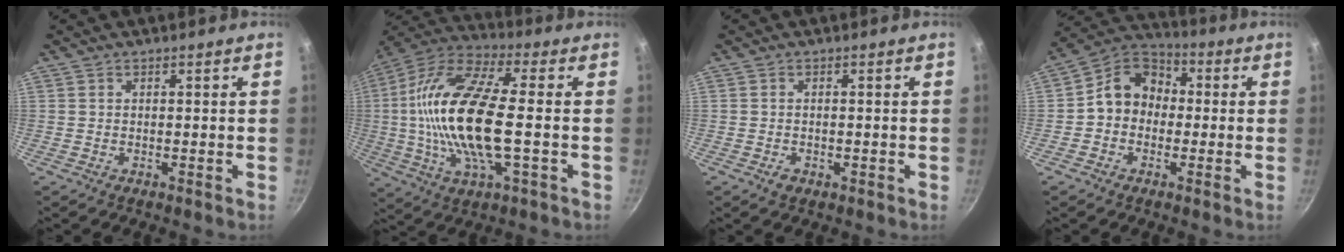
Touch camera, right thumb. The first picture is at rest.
{"total": 21.4, "force": [-0.8, 7.5, 20.1], "torque": [-0.401, 0.019, -0.030]}
{"total": 1.6, "force": [-0.7, 1.0, 1.0], "torque": [-0.017, 0.000, -0.011]}
{"total": 10.0, "force": [-0.3, 8.3, 5.4], "torque": [-0.051, 0.036, -0.031]}